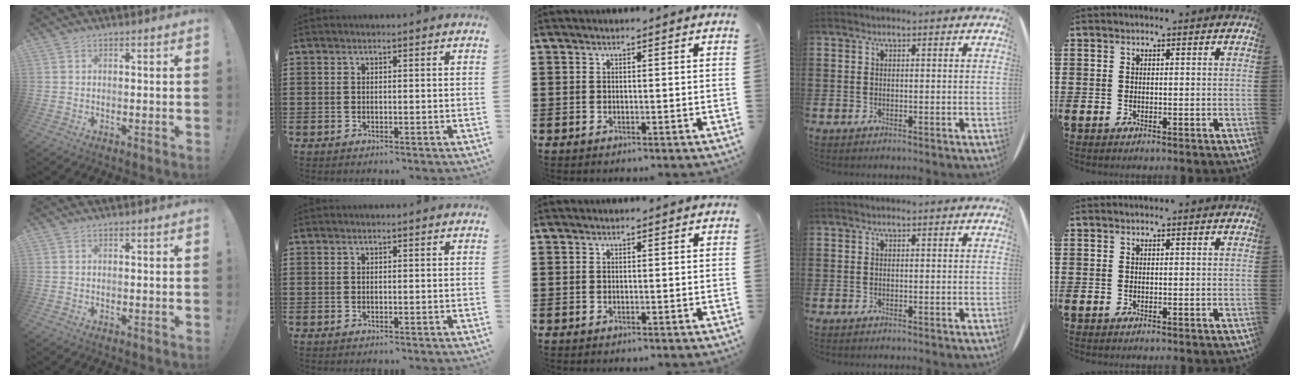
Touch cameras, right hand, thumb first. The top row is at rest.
{}